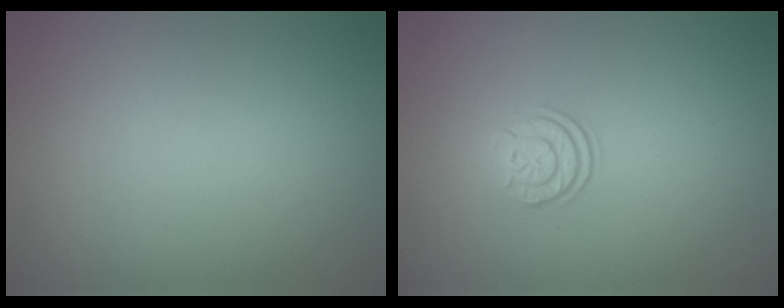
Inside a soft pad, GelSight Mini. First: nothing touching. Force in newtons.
{"total": 2.4, "press": 1.8, "slide": 1.5}